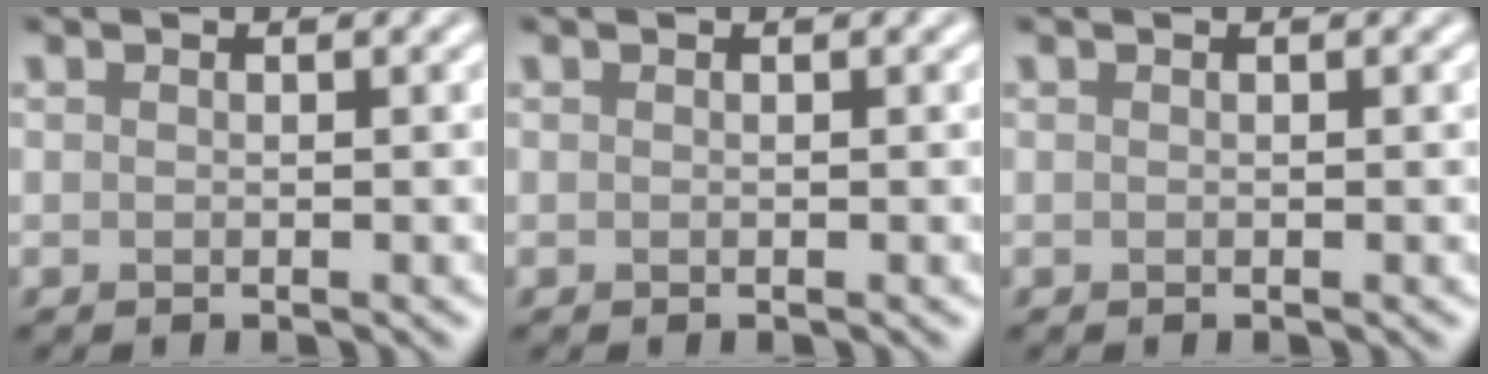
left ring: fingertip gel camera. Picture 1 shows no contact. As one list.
[{"total": 0.0}, {"total": 0.0}]